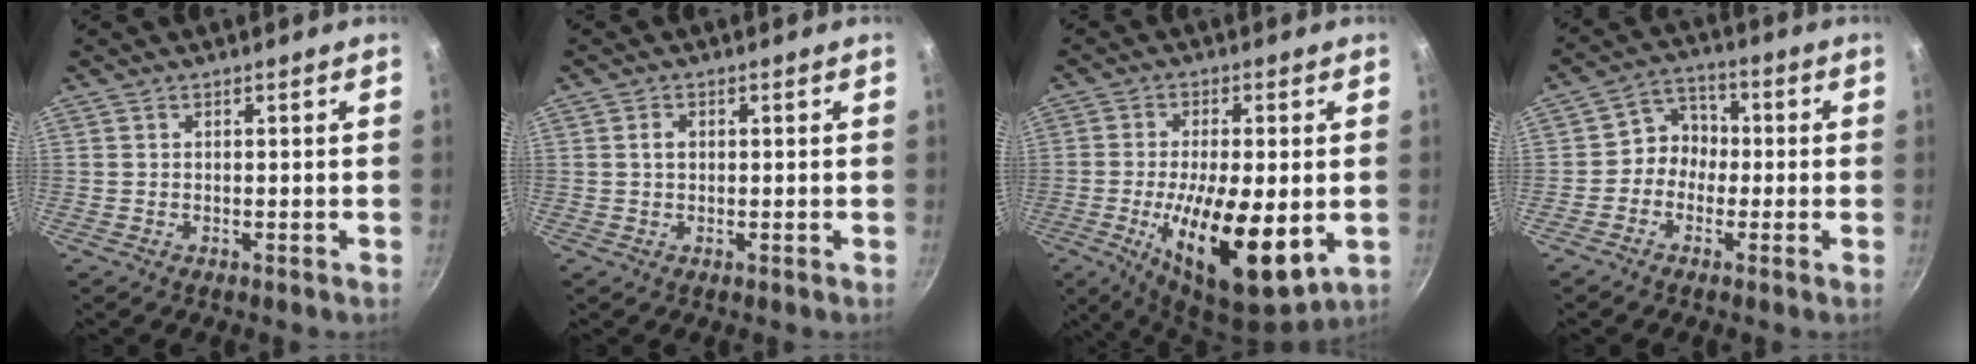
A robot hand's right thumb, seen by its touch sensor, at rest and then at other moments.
{"total": 1.6, "force": [0.2, 1.2, 1.1], "torque": [-0.016, 0.005, 0.003]}
{"total": 17.1, "force": [-3.4, 6.4, 15.5], "torque": [-0.263, -0.003, -0.051]}
{"total": 5.9, "force": [-1.1, 5.3, 2.4], "torque": [0.000, 0.024, -0.035]}